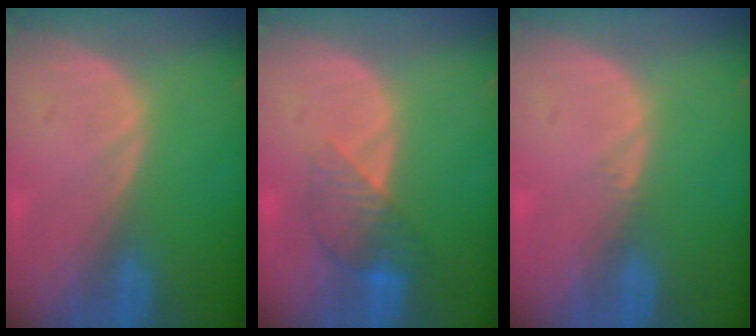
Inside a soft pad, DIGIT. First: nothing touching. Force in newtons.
{"total": 4.2, "press": 4.2, "slide": 0.4}
{"total": 0.5, "press": 0.5, "slide": 0.2}